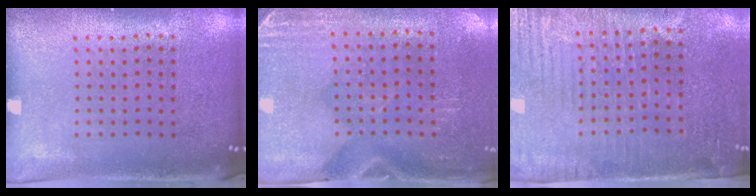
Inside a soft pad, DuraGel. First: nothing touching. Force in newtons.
{"total": 2.9, "press": 2.5, "slide": 1.4}
{"total": 3.2, "press": 2.9, "slide": 1.3}